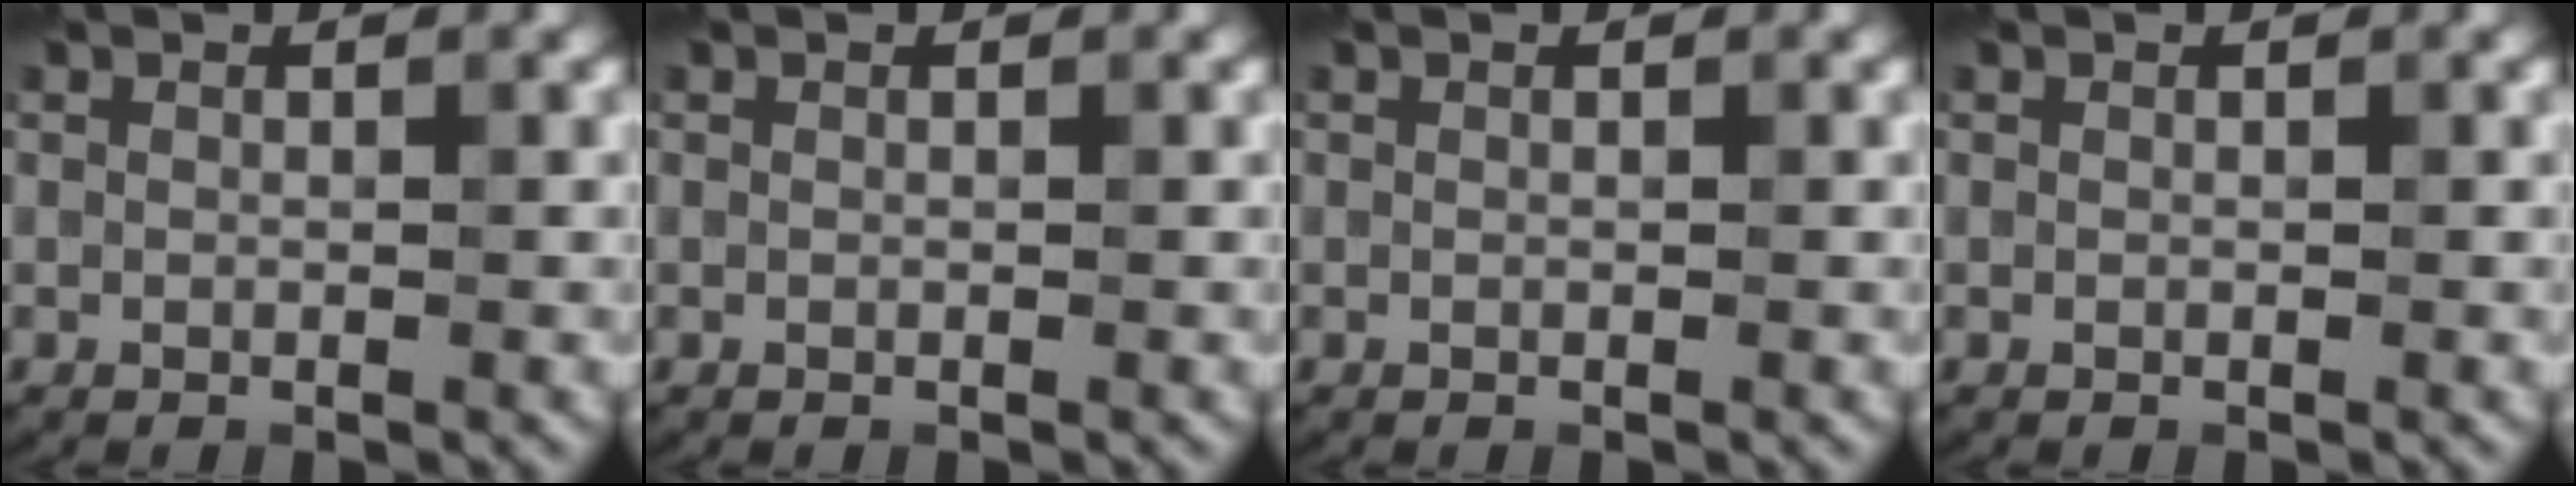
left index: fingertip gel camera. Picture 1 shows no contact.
{"total": 0.0}
{"total": 0.0}
{"total": 0.0}